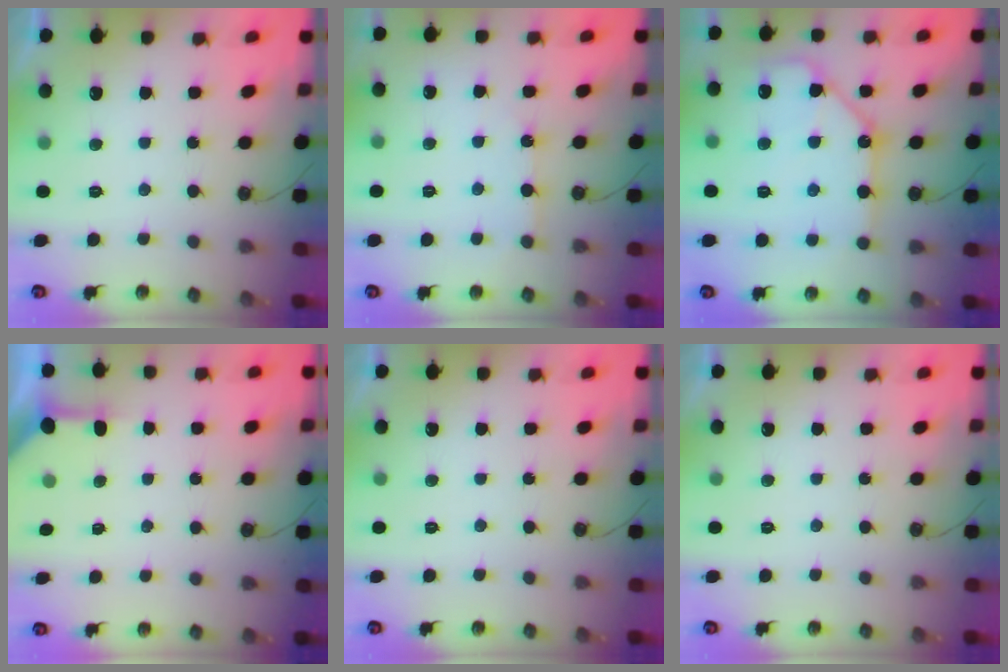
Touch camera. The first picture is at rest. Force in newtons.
{"total": 6.4, "press": 6.3, "slide": 0.7}
{"total": 14.0, "press": 14.0, "slide": 1.5}
{"total": 3.0, "press": 3.0, "slide": 0.4}
{"total": 0.0}
{"total": 0.0}